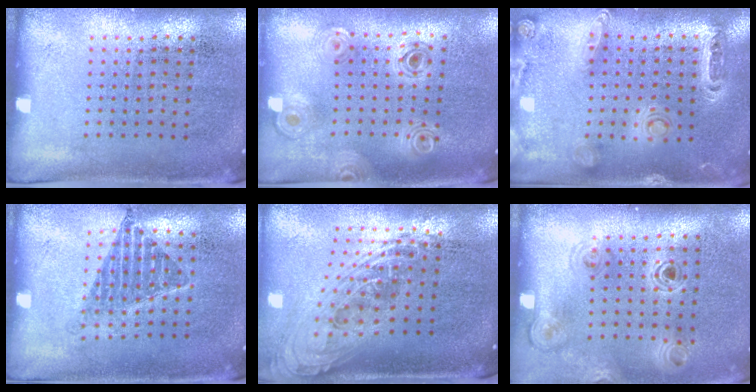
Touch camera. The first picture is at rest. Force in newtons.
{"total": 0.8, "press": 0.8, "slide": 0.1}
{"total": 1.3, "press": 1.3, "slide": 0.2}
{"total": 1.1, "press": 1.0, "slide": 0.6}
{"total": 2.2, "press": 1.6, "slide": 1.5}
{"total": 1.1, "press": 1.1, "slide": 0.1}